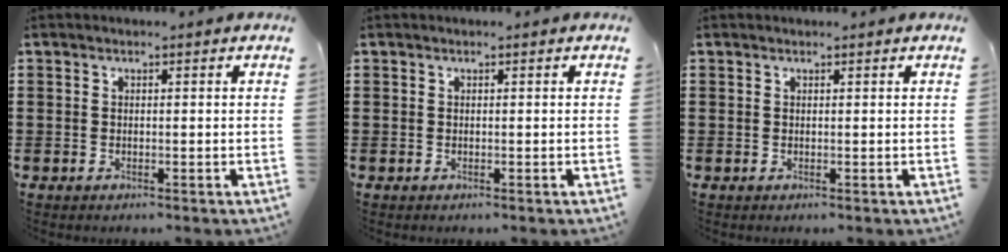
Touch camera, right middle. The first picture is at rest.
{"total": 0.0}
{"total": 0.0}